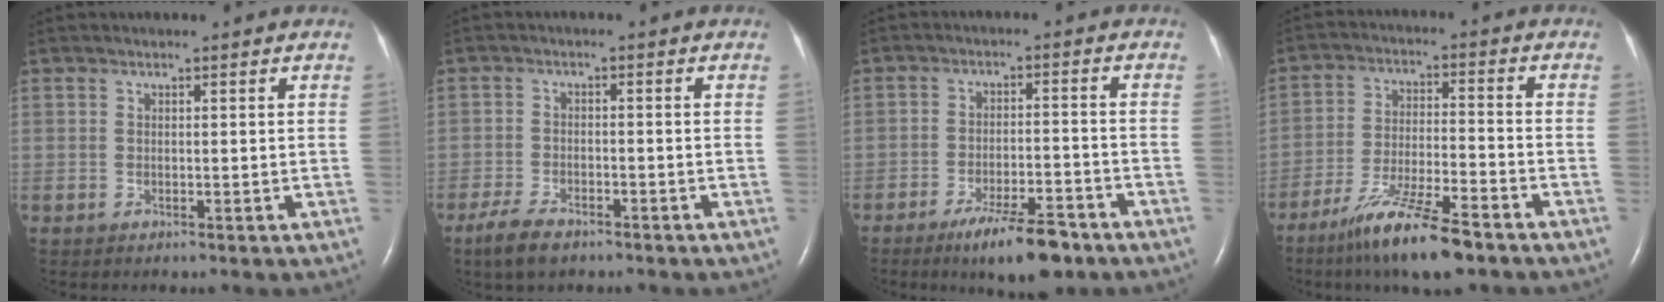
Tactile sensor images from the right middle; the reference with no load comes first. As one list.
[{"total": 4.8, "force": [-3.5, 1.6, 2.9], "torque": [-0.067, -0.006, -0.062]}, {"total": 9.2, "force": [-6.4, 2.0, 6.2], "torque": [-0.102, -0.009, -0.101]}, {"total": 12.2, "force": [-8.7, 1.2, 8.5], "torque": [-0.162, -0.030, -0.154]}]